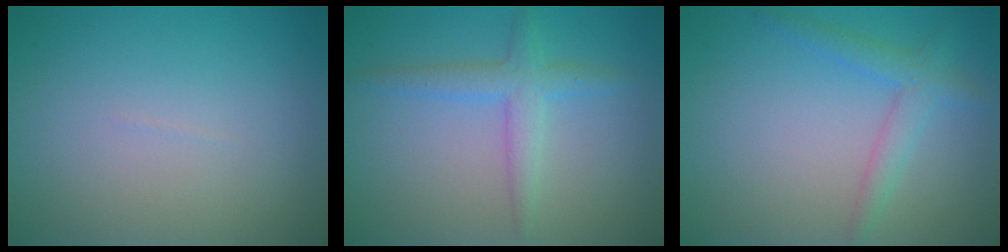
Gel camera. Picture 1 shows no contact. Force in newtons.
{"total": 2.7, "press": 2.7, "slide": 0.1}
{"total": 2.5, "press": 2.5, "slide": 0.1}